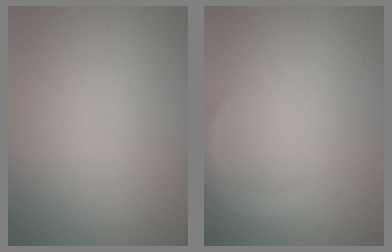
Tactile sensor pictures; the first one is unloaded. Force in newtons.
{"total": 2.5, "press": 2.5, "slide": 0.3}